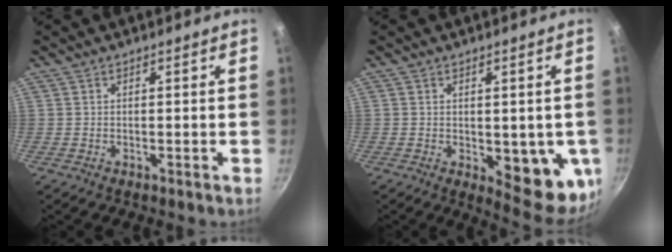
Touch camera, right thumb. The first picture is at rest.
{"total": 12.2, "force": [-2.2, 5.4, 10.7], "torque": [-0.094, -0.018, -0.020]}